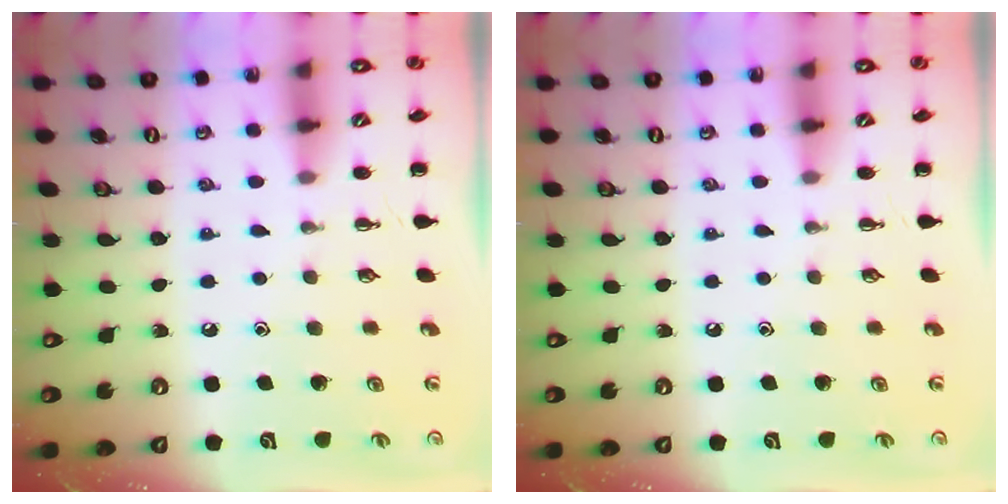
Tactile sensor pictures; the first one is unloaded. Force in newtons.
{"total": 0.0}